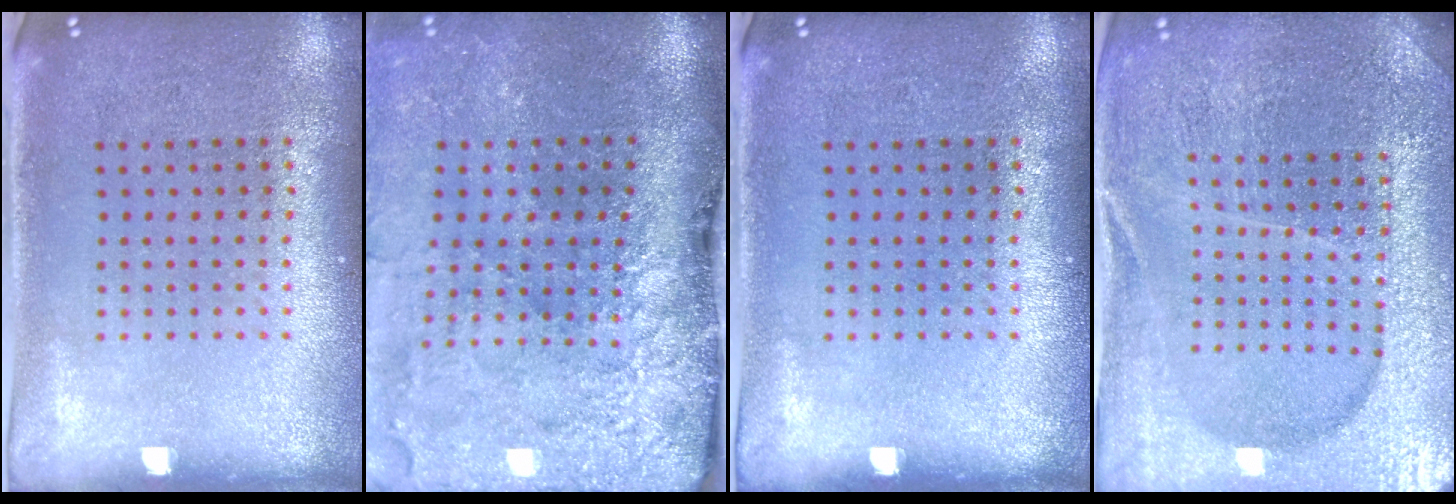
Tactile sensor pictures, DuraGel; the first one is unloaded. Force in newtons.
{"total": 4.9, "press": 3.8, "slide": 3.0}
{"total": 0.0}
{"total": 5.0, "press": 4.6, "slide": 2.1}